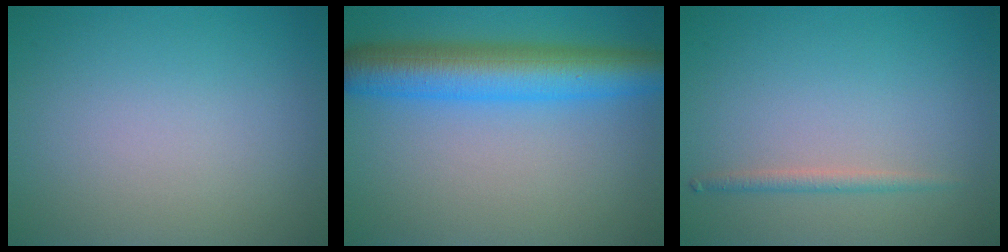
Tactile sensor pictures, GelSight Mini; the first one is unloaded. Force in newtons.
{"total": 7.8, "press": 7.8, "slide": 0.1}
{"total": 1.2, "press": 1.2, "slide": 0.0}